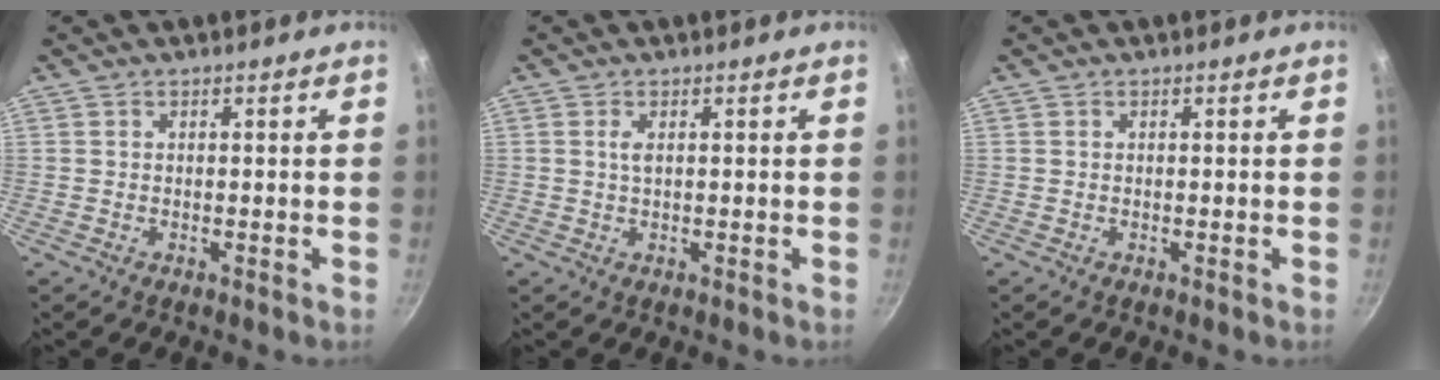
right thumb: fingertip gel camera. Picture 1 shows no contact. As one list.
[{"total": 1.3, "force": [0.4, 0.5, 1.2], "torque": [-0.022, -0.001, 0.008]}, {"total": 0.0}]